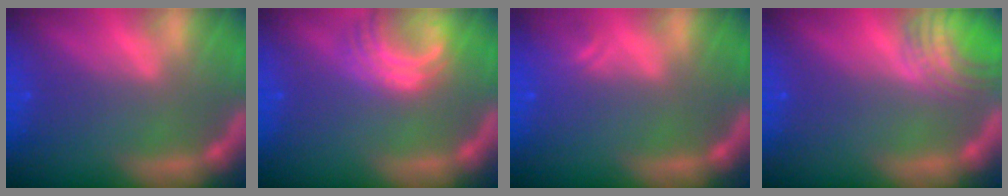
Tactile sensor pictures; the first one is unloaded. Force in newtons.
{"total": 5.1}
{"total": 1.9}
{"total": 5.0}